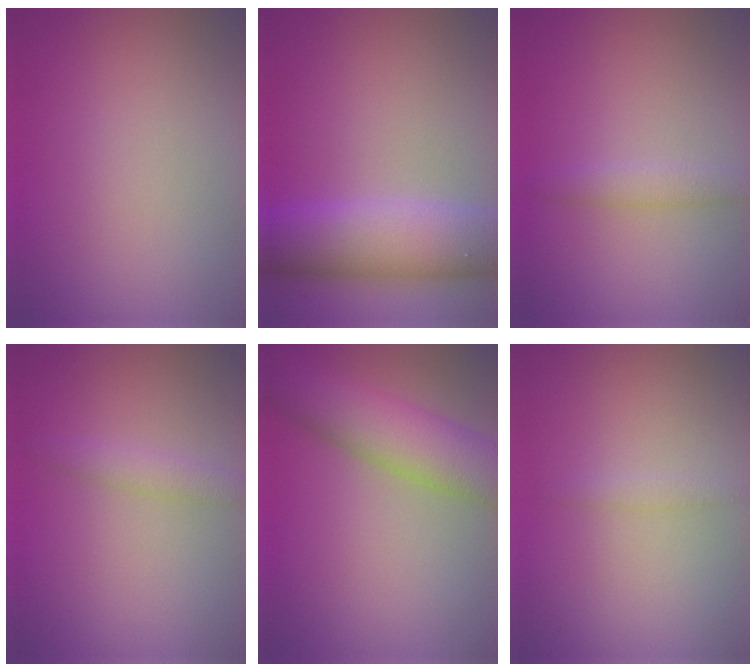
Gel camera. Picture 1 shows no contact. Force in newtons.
{"total": 8.4, "press": 8.4, "slide": 0.2}
{"total": 1.6, "press": 1.6, "slide": 0.0}
{"total": 1.7, "press": 1.7, "slide": 0.1}
{"total": 7.1, "press": 7.1, "slide": 0.3}
{"total": 0.9, "press": 0.9, "slide": 0.0}